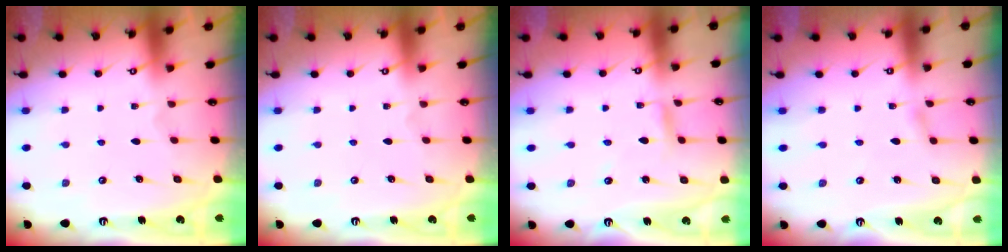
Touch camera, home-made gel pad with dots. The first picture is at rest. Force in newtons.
{"total": 0.0}
{"total": 2.9, "press": 2.9, "slide": 0.0}
{"total": 1.9, "press": 1.9, "slide": 0.2}